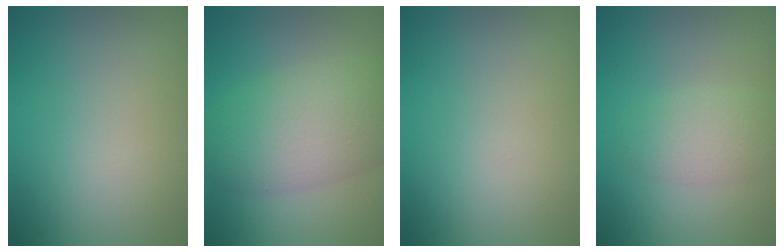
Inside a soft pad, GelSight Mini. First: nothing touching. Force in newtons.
{"total": 7.6, "press": 7.6, "slide": 0.2}
{"total": 0.0}
{"total": 2.7, "press": 2.7, "slide": 0.1}